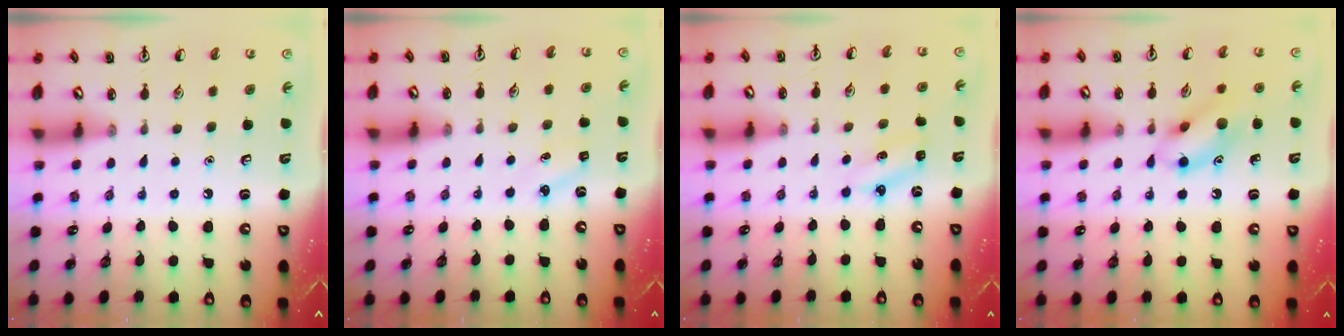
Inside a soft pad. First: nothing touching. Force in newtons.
{"total": 3.2, "press": 3.0, "slide": 1.0}
{"total": 3.2, "press": 3.0, "slide": 1.1}
{"total": 12.0, "press": 12.0, "slide": 0.8}